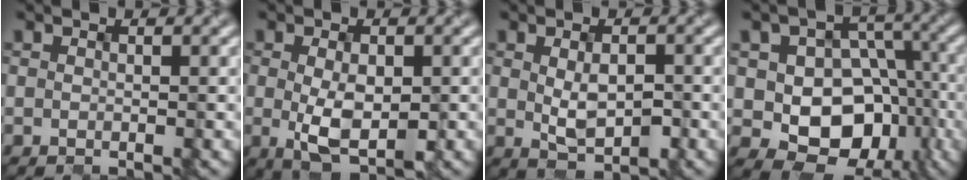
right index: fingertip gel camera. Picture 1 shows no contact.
{"total": 4.6, "force": [-1.0, 2.1, 4.0], "torque": [-0.082, -0.008, -0.006]}
{"total": 2.8, "force": [-0.5, 1.4, 2.4], "torque": [-0.049, -0.003, 0.002]}
{"total": 9.6, "force": [-2.3, 7.1, 6.0], "torque": [-0.073, -0.006, -0.038]}